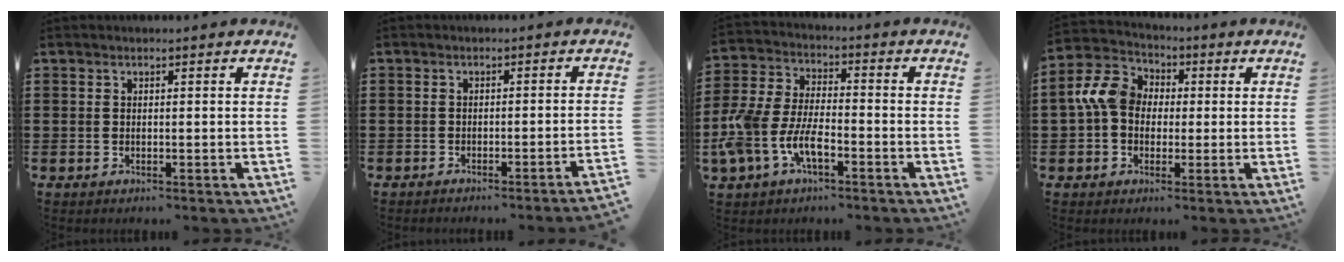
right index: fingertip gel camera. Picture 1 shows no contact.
{"total": 1.8, "force": [-1.6, -0.5, 0.5], "torque": [-0.009, 0.001, -0.033]}
{"total": 8.2, "force": [-4.1, 3.8, 6.0], "torque": [-0.166, -0.008, -0.086]}
{"total": 7.6, "force": [0.2, 6.1, 4.6], "torque": [-0.131, 0.009, -0.002]}